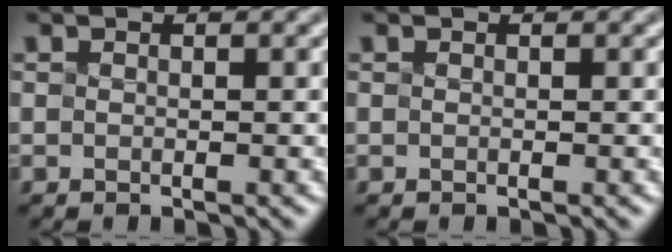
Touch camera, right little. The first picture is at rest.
{"total": 0.0}